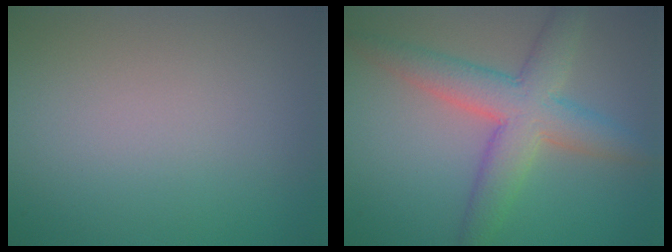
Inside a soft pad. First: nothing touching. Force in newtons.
{"total": 7.1, "press": 7.1, "slide": 0.2}